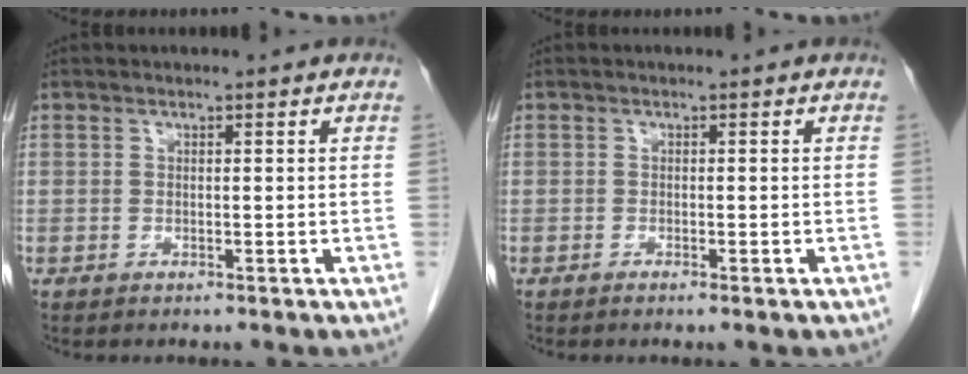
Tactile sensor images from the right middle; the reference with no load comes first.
{"total": 1.4, "force": [-1.0, 0.1, 1.0], "torque": [-0.015, -0.002, -0.011]}